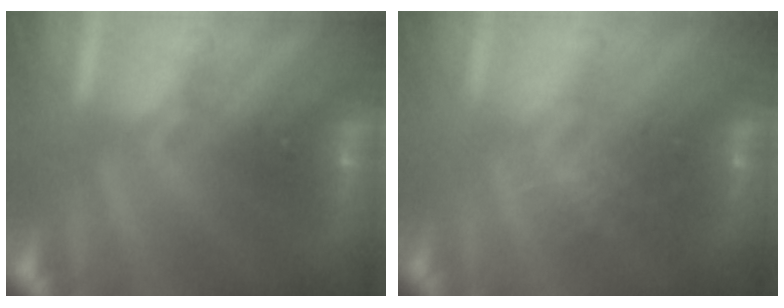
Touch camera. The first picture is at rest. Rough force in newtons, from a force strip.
{"total": 2.7}